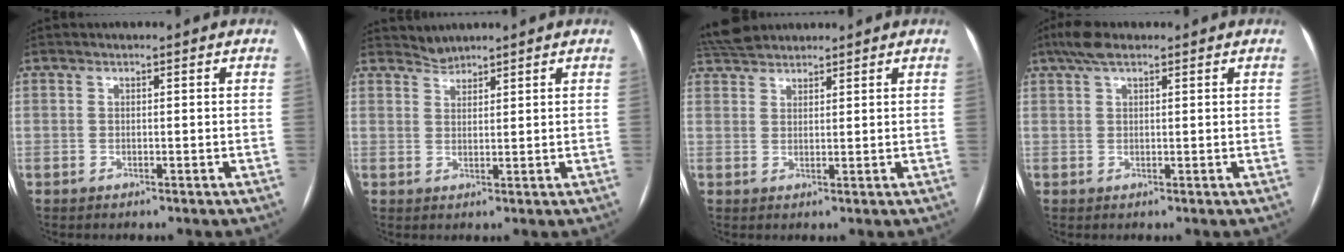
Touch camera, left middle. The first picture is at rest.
{"total": 1.9, "force": [1.8, 0.0, -0.6], "torque": [0.005, 0.005, 0.037]}
{"total": 5.6, "force": [5.3, 1.4, 1.2], "torque": [-0.028, 0.032, 0.100]}
{"total": 4.0, "force": [2.8, 1.2, 2.6], "torque": [-0.057, 0.023, 0.052]}